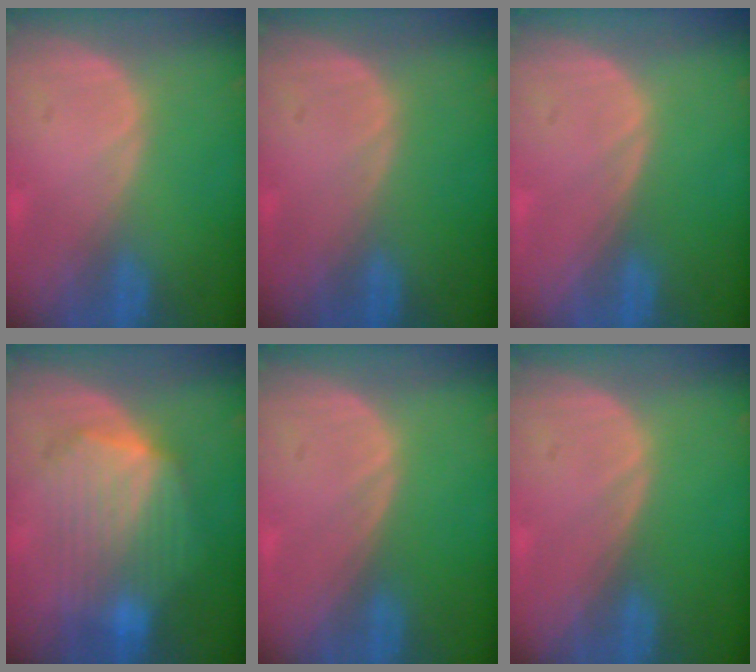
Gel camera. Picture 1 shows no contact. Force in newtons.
{"total": 0.0}
{"total": 0.0}
{"total": 8.9, "press": 8.9, "slide": 0.4}
{"total": 0.0}
{"total": 0.0}